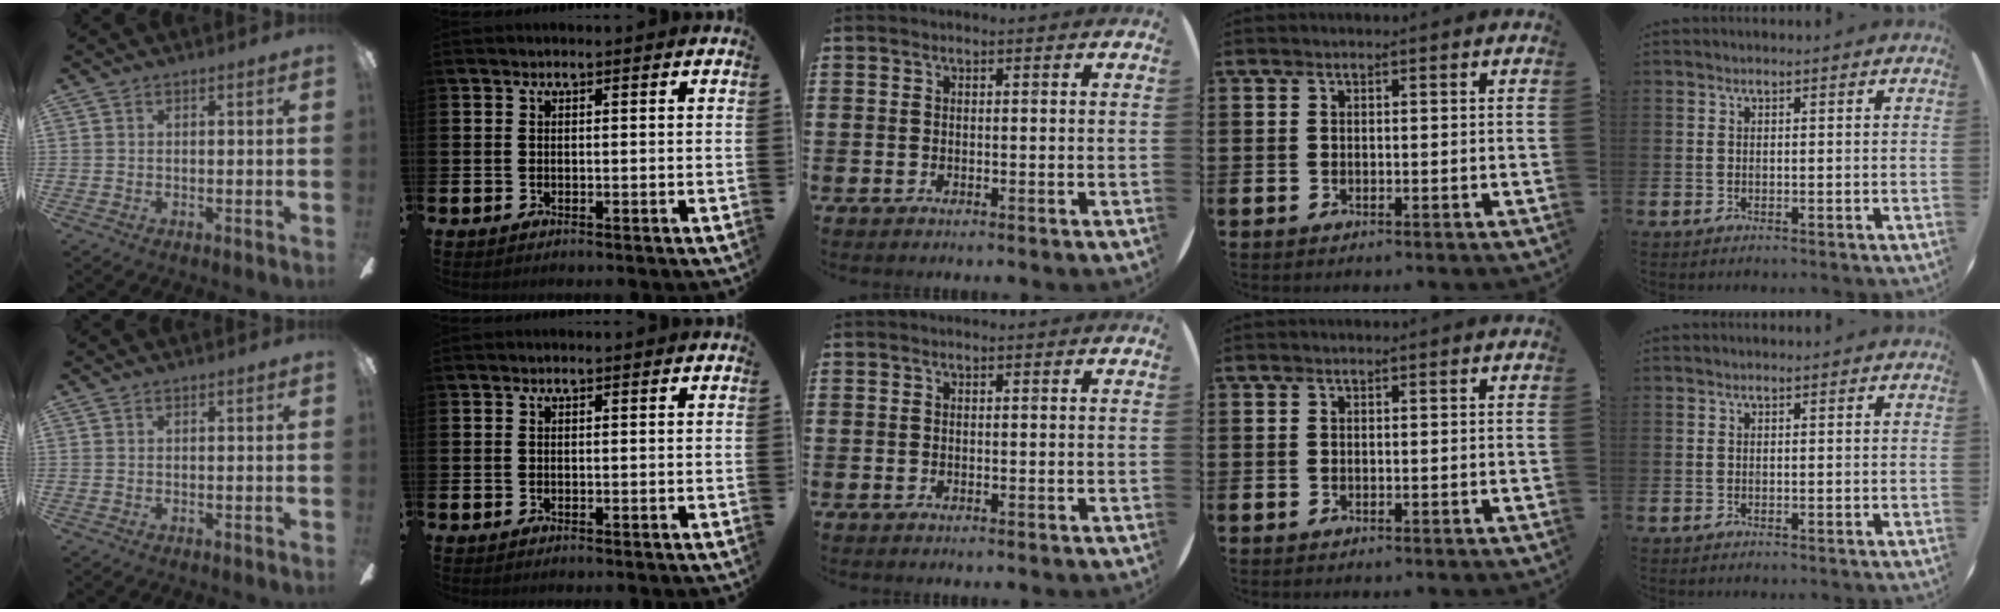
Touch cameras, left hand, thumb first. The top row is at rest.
{}